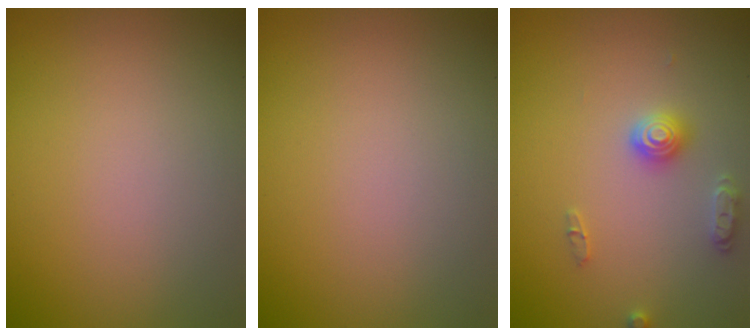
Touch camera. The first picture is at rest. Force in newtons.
{"total": 0.0}
{"total": 2.5, "press": 2.5, "slide": 0.4}